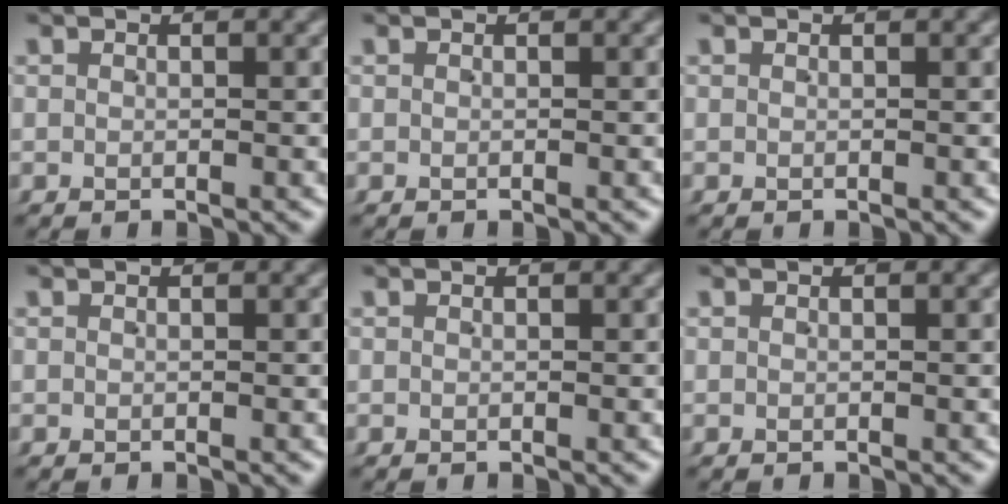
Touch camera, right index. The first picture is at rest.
{"total": 1.6, "force": [0.1, -1.0, -1.3], "torque": [0.022, -0.002, 0.006]}
{"total": 0.0}
{"total": 0.0}
{"total": 1.6, "force": [0.1, -1.0, -1.2], "torque": [0.022, -0.002, 0.007]}
{"total": 0.0}